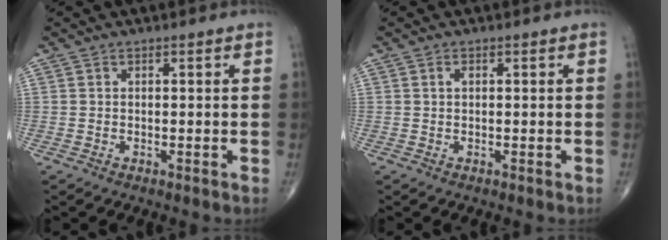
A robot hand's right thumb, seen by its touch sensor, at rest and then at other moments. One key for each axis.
{"total": 1.0, "fx": 0.2, "fy": 0.5, "fz": 0.8, "tx": -0.013, "ty": 0.000, "tz": 0.002}